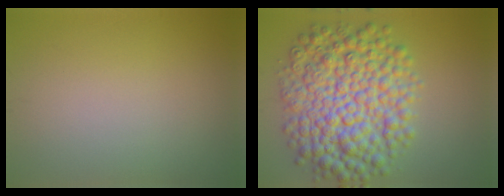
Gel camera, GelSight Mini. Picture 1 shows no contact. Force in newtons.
{"total": 10.4, "press": 10.4, "slide": 0.1}